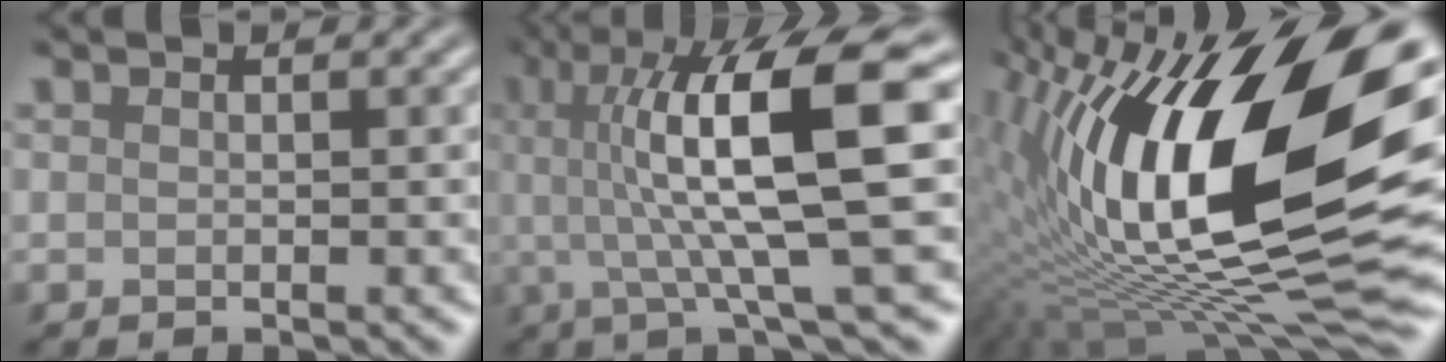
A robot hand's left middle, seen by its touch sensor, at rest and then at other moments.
{"total": 11.4, "force": [0.8, 2.3, 11.2], "torque": [-0.173, 0.006, 0.025]}
{"total": 19.8, "force": [2.6, 8.5, 17.8], "torque": [-0.296, 0.011, 0.042]}